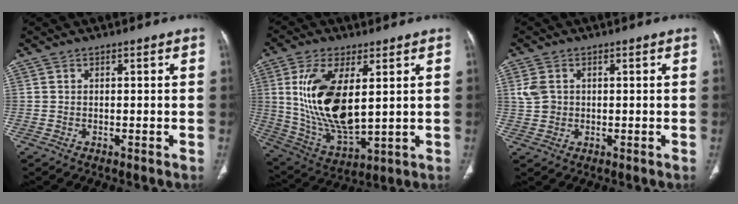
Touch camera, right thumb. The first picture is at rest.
{"total": 17.5, "force": [3.6, 7.9, 15.2], "torque": [-0.297, -0.024, 0.084]}
{"total": 3.8, "force": [0.9, 3.0, 2.1], "torque": [-0.043, 0.002, 0.022]}